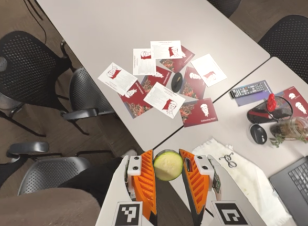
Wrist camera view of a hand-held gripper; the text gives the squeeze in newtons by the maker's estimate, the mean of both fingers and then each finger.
{"total": 13.0, "left": 13.3, "right": 12.6}